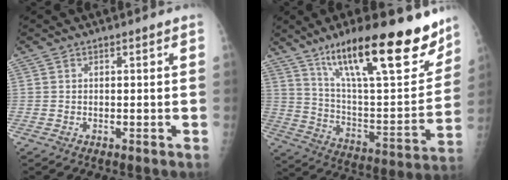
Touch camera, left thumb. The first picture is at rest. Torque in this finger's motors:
{"motor_torque": [0.73, 0.73, 1.50, -1.27, 0.36]}